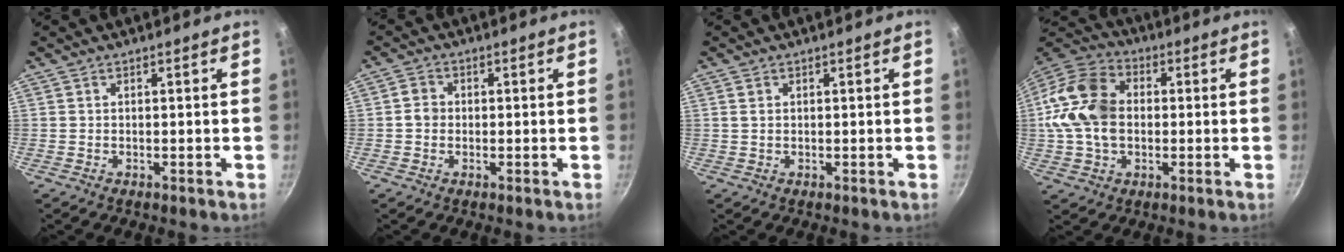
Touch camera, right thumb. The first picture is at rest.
{"total": 2.7, "force": [-0.2, 2.4, 1.2], "torque": [-0.009, 0.011, -0.009]}
{"total": 1.1, "force": [0.4, 0.9, 0.6], "torque": [-0.011, 0.002, 0.005]}
{"total": 15.7, "force": [0.1, 11.4, 10.8], "torque": [-0.192, 0.026, -0.013]}